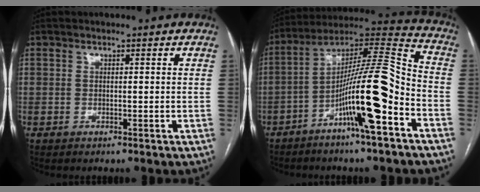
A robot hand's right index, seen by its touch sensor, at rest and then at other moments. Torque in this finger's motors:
{"motor_torque": [1.44, 0.70, 1.05, 0.20]}